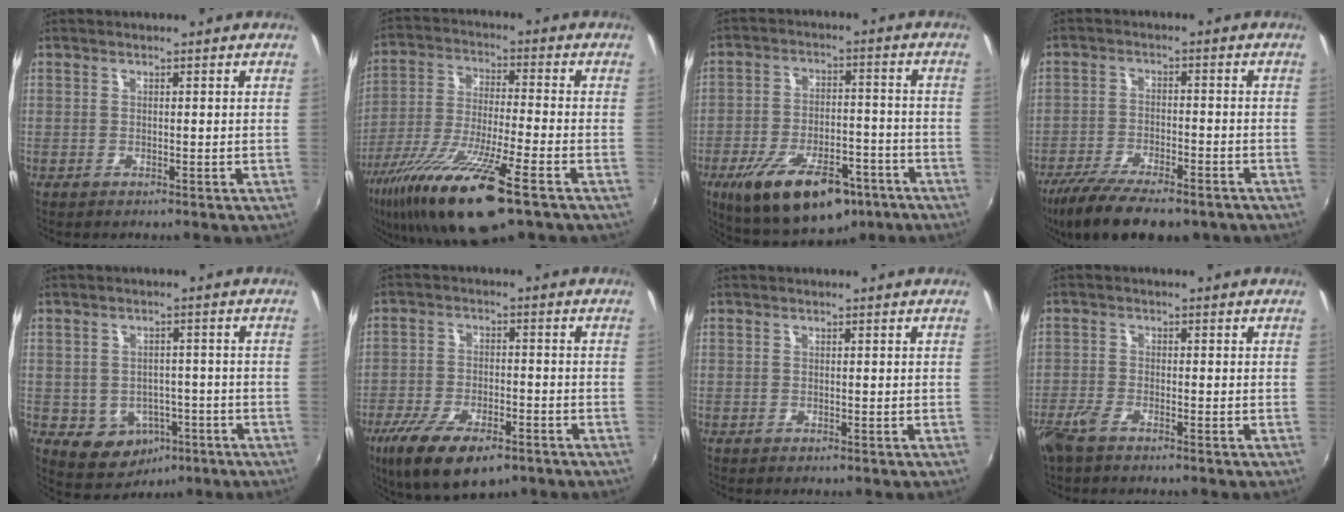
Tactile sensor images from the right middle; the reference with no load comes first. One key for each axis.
{"total": 19.1, "fx": -12.0, "fy": 2.9, "fz": 14.5, "tx": -0.289, "ty": -0.050, "tz": -0.221}
{"total": 19.3, "fx": -11.6, "fy": 8.5, "fz": 12.8, "tx": -0.234, "ty": -0.019, "tz": -0.169}
{"total": 15.2, "fx": -11.5, "fy": 4.9, "fz": 8.6, "tx": -0.181, "ty": -0.043, "tz": -0.186}
{"total": 7.8, "fx": -3.3, "fy": 6.5, "fz": 2.9, "tx": -0.066, "ty": 0.006, "tz": -0.025}
{"total": 14.4, "fx": -9.1, "fy": 5.8, "fz": 9.5, "tx": -0.201, "ty": -0.040, "tz": -0.156}
{"total": 0.0}
{"total": 4.0, "fx": -3.0, "fy": 1.2, "fz": 2.3, "tx": -0.065, "ty": -0.006, "tz": -0.065}